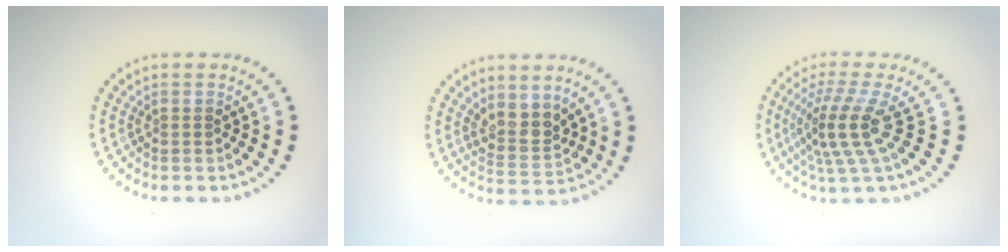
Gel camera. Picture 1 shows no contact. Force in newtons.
{"total": 2.7, "press": 2.1, "slide": 1.6}
{"total": 4.3, "press": 3.0, "slide": 3.1}